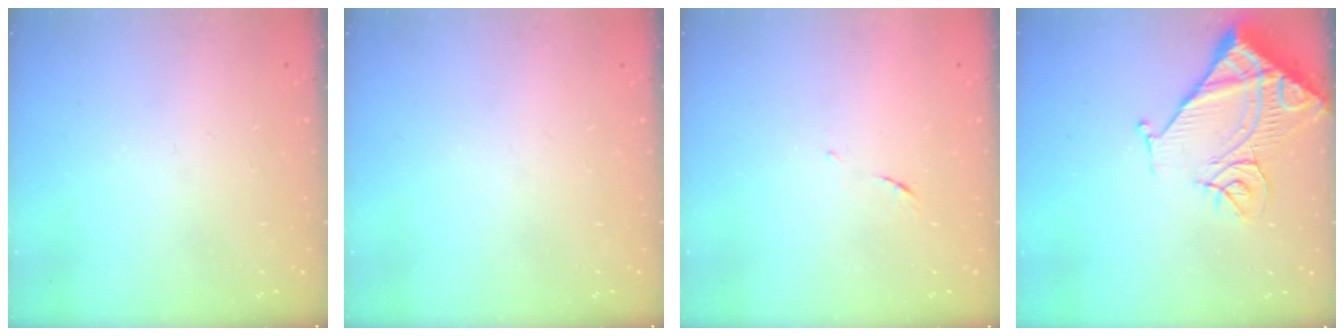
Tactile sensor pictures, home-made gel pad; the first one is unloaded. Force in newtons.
{"total": 0.0}
{"total": 5.1, "press": 5.1, "slide": 0.4}
{"total": 17.1, "press": 17.0, "slide": 1.8}